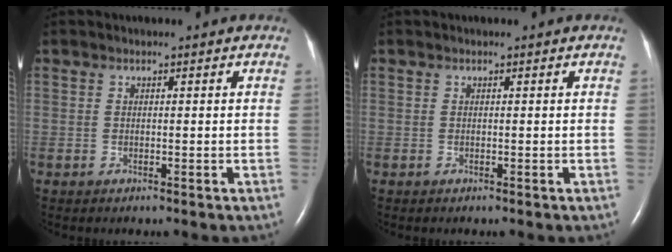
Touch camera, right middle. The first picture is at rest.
{"total": 0.0}